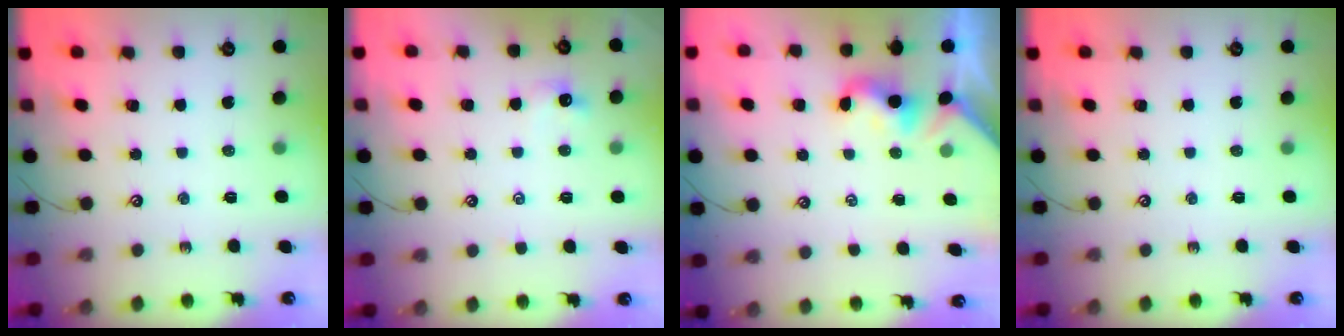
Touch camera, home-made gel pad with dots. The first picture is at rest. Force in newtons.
{"total": 0.8, "press": 0.5, "slide": 0.6}
{"total": 2.1, "press": 2.1, "slide": 0.5}
{"total": 0.0}